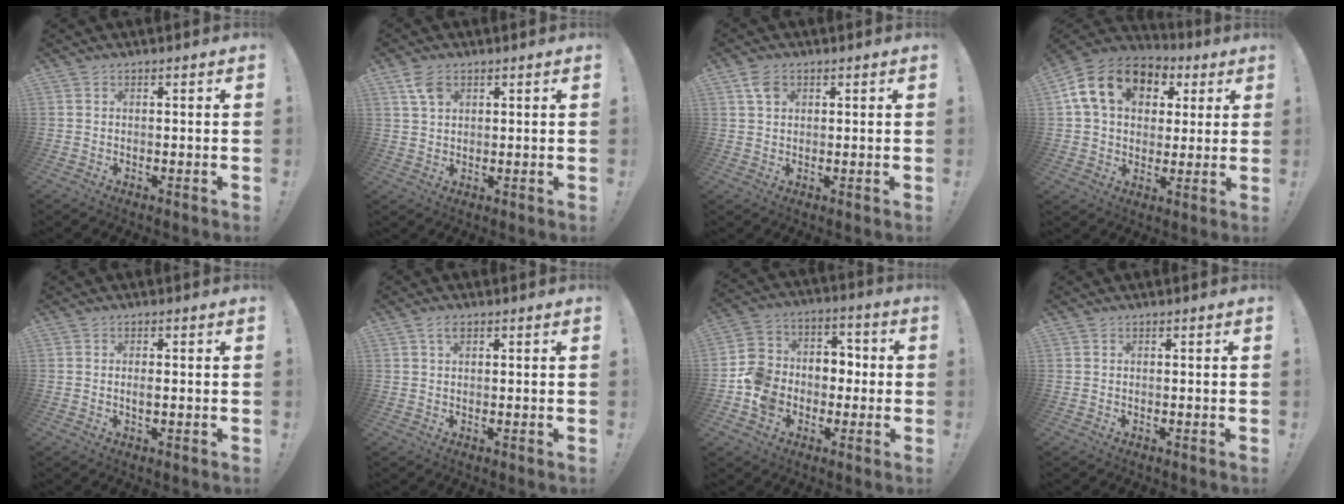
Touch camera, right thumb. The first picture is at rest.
{"total": 5.3, "force": [2.8, 3.2, 3.1], "torque": [-0.049, -0.006, 0.054]}
{"total": 4.1, "force": [2.0, 2.8, 2.2], "torque": [-0.039, 0.002, 0.038]}
{"total": 17.0, "force": [6.2, 12.1, 10.2], "torque": [-0.169, -0.001, 0.117]}
{"total": 1.3, "force": [-0.3, 0.3, 1.2], "torque": [-0.017, -0.001, -0.007]}
{"total": 2.7, "force": [1.4, 1.3, 1.9], "torque": [-0.034, 0.000, 0.022]}
{"total": 13.1, "force": [-4.6, 11.3, 4.7], "torque": [-0.067, 0.042, -0.075]}
{"total": 0.0}